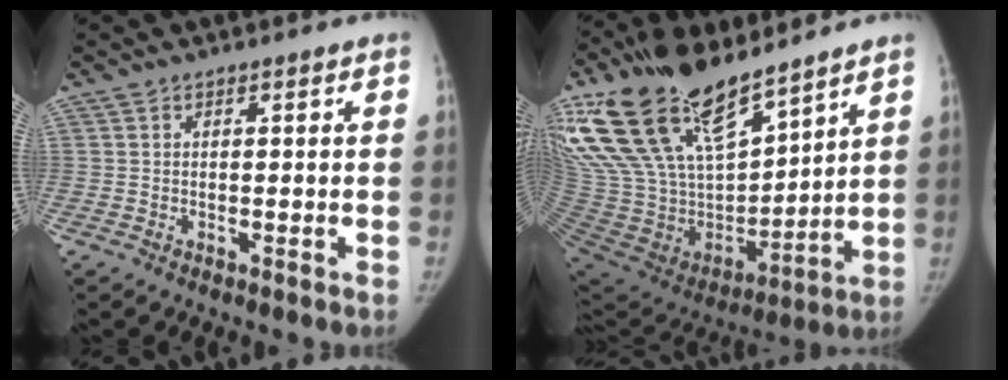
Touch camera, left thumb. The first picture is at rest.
{"total": 28.7, "force": [20.4, 11.5, 16.6], "torque": [-0.311, -0.070, 0.383]}